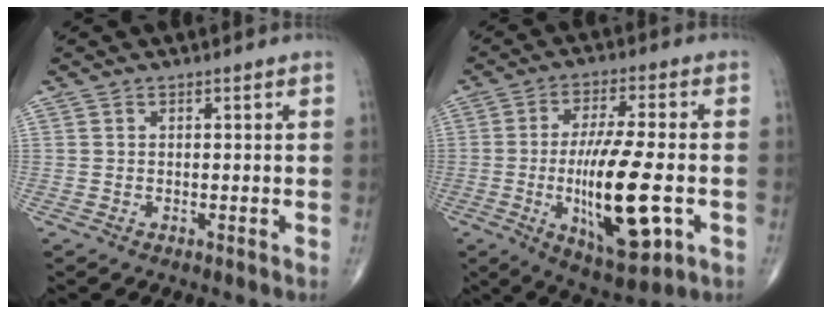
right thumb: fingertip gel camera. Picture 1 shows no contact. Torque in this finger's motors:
{"motor_torque": [1.69, 3.32, 2.00, -0.08, 0.24]}